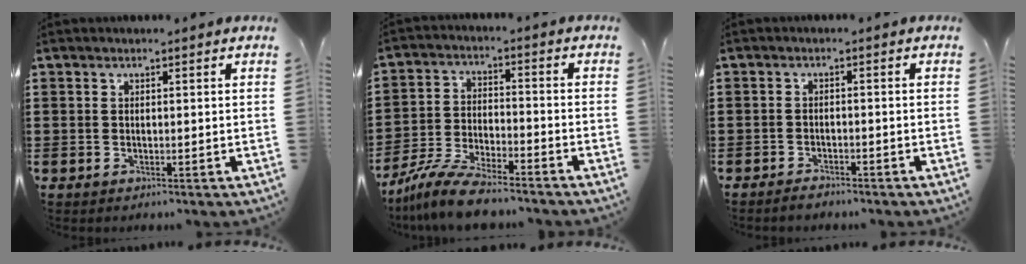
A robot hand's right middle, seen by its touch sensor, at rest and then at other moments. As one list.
[{"total": 8.4, "force": [-7.5, 1.0, 3.6], "torque": [-0.076, 0.006, -0.144]}, {"total": 1.5, "force": [-1.4, 0.2, 0.3], "torque": [-0.011, -0.002, -0.028]}]